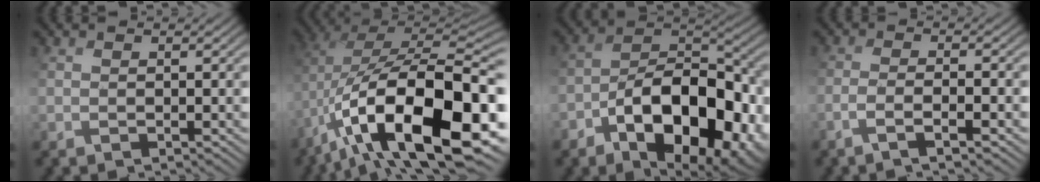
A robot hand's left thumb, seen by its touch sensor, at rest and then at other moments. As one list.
[{"total": 19.0, "force": [-6.8, 9.7, 14.9], "torque": [-0.273, -0.023, -0.089]}, {"total": 16.1, "force": [-6.8, 9.0, 11.4], "torque": [-0.163, -0.009, -0.105]}, {"total": 3.7, "force": [-2.3, 0.6, 2.9], "torque": [-0.045, 0.008, -0.052]}]